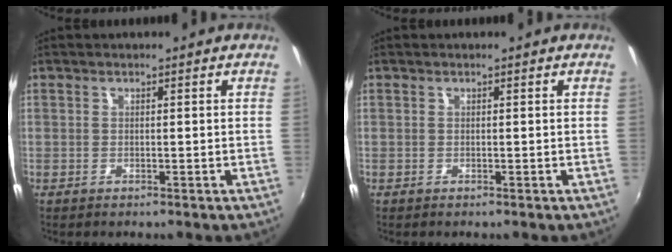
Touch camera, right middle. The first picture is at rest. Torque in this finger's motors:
{"motor_torque": [0.00, 0.00, 0.00, 0.00]}